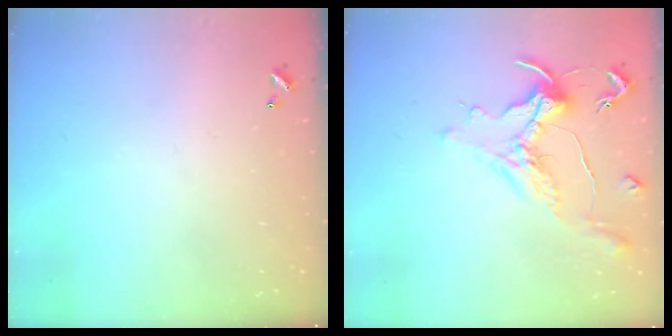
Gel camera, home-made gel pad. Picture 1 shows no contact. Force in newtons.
{"total": 1.2, "press": 1.0, "slide": 0.5}